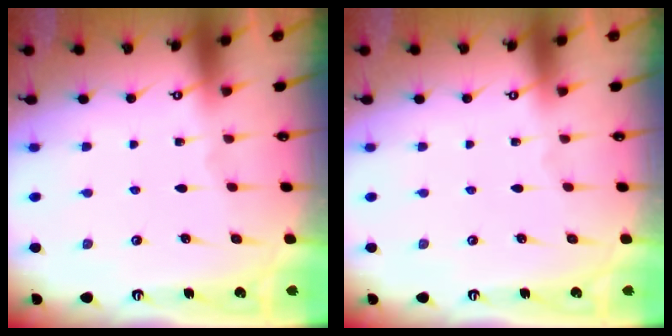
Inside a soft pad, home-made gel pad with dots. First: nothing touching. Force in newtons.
{"total": 0.0}